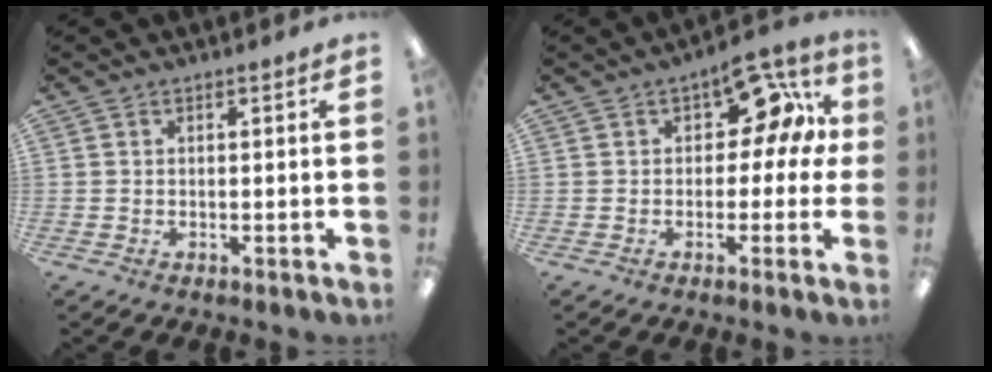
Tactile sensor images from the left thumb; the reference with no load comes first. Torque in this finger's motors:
{"motor_torque": [0.21, 0.16, -0.25, 0.20, 0.01]}